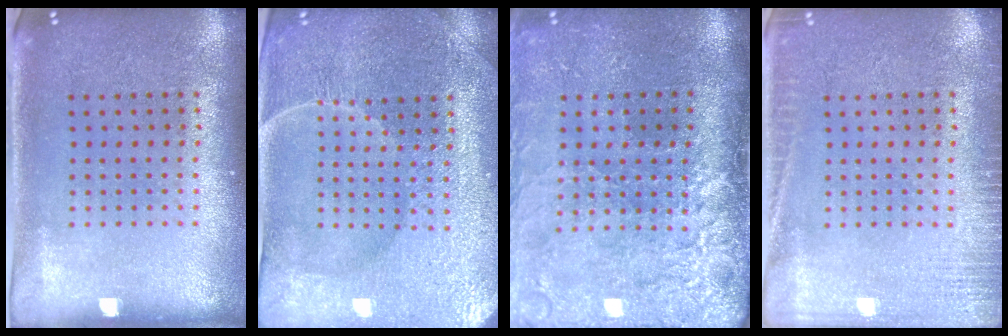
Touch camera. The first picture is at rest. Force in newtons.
{"total": 4.3, "press": 4.1, "slide": 1.3}
{"total": 4.4, "press": 3.6, "slide": 2.5}
{"total": 2.7, "press": 2.7, "slide": 0.5}